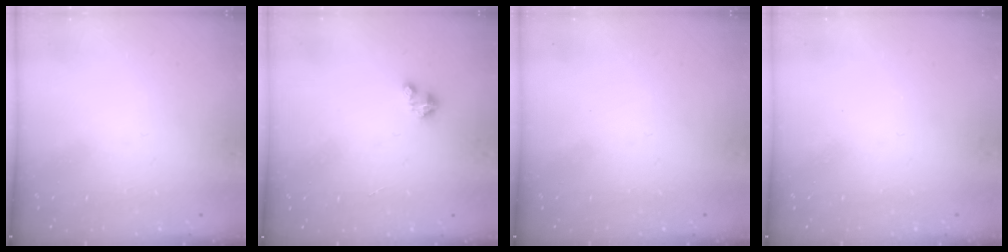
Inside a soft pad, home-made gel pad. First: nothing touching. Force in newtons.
{"total": 0.9, "press": 0.9, "slide": 0.2}
{"total": 0.0}
{"total": 0.0}